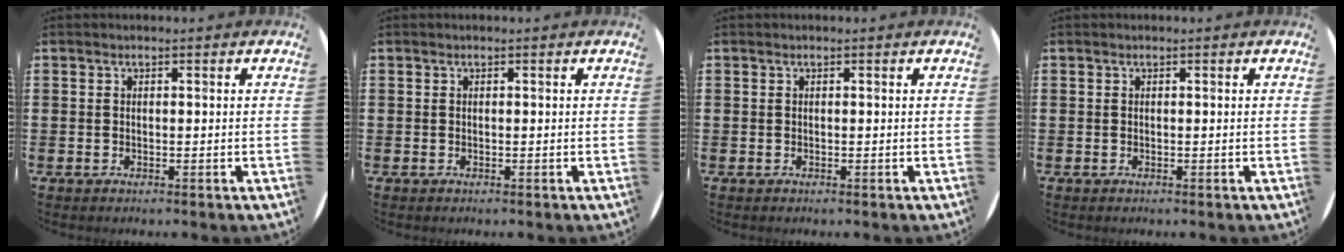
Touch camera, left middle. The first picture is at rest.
{"total": 0.0}
{"total": 0.0}
{"total": 0.0}